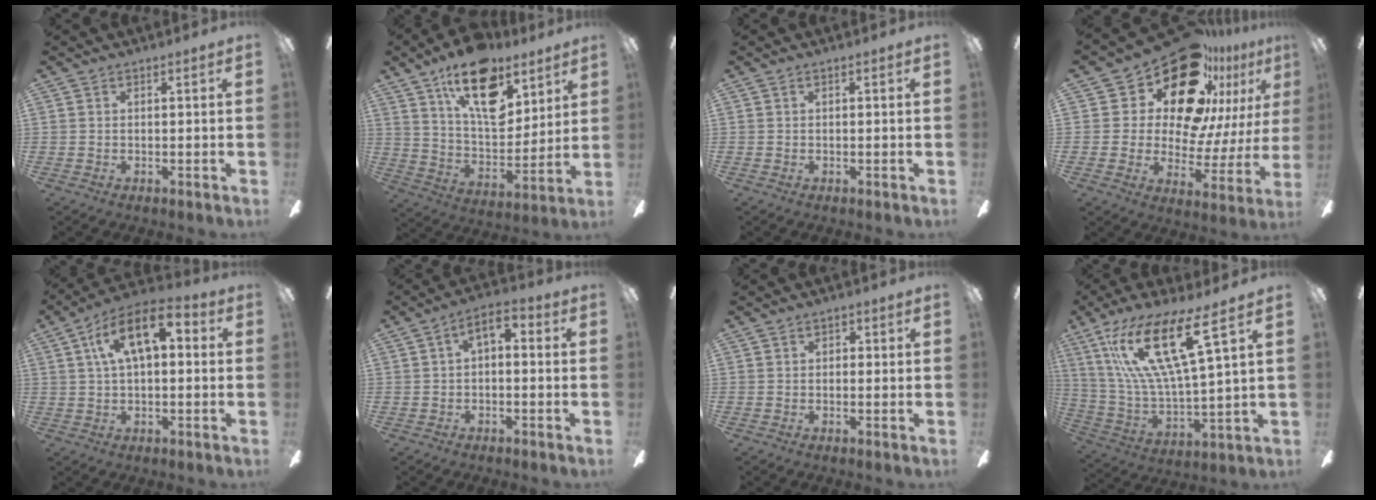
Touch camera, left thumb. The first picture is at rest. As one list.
[{"total": 20.4, "force": [12.4, 10.5, 12.4], "torque": [-0.193, -0.062, 0.217]}, {"total": 0.0}, {"total": 23.8, "force": [16.6, 11.9, 12.2], "torque": [-0.202, -0.109, 0.296]}, {"total": 13.2, "force": [4.4, 6.6, 10.5], "torque": [-0.166, 0.007, 0.077]}, {"total": 4.7, "force": [0.0, 2.8, 3.8], "torque": [-0.054, 0.008, -0.006]}, {"total": 1.1, "force": [-0.2, 0.9, 0.5], "torque": [-0.009, 0.007, -0.004]}, {"total": 21.2, "force": [12.0, 5.0, 16.8], "torque": [-0.348, -0.057, 0.192]}]